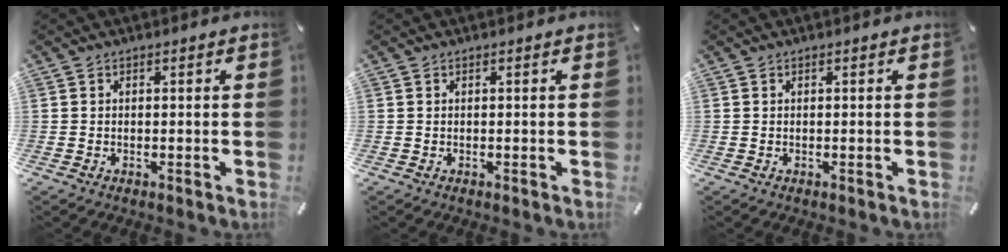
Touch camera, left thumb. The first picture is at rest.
{"total": 0.0}
{"total": 0.0}